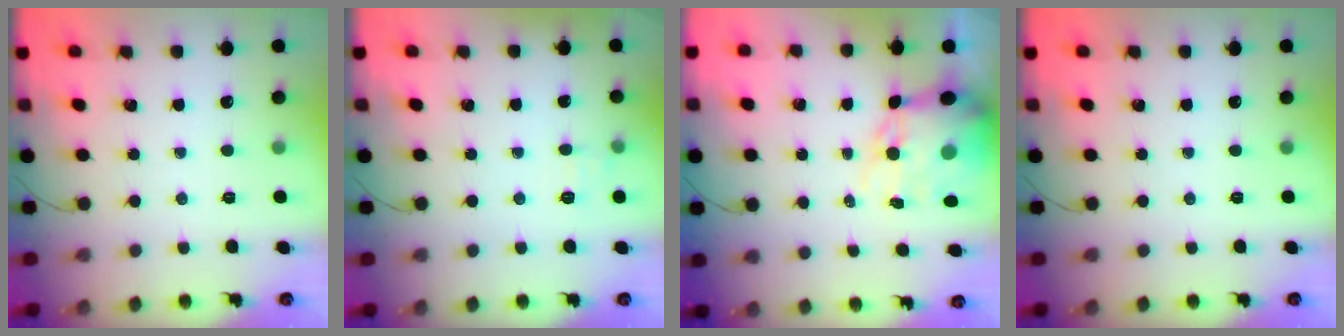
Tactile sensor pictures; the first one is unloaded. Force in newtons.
{"total": 5.5, "press": 5.3, "slide": 1.5}
{"total": 13.4, "press": 12.9, "slide": 3.6}
{"total": 0.0}